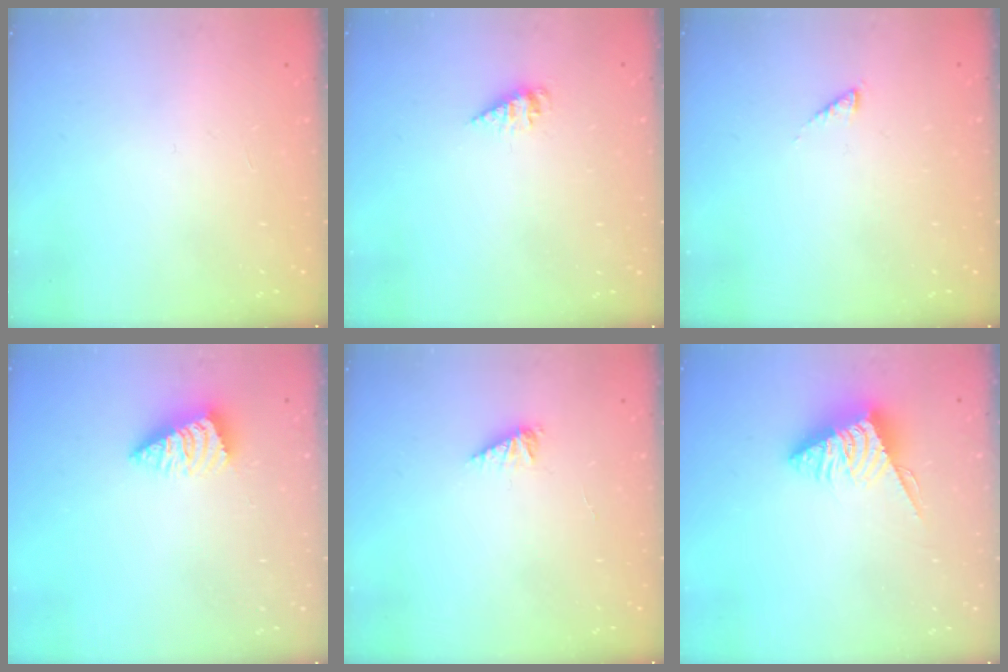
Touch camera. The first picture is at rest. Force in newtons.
{"total": 2.1, "press": 2.1, "slide": 0.2}
{"total": 1.1, "press": 1.0, "slide": 0.3}
{"total": 2.4, "press": 2.4, "slide": 0.4}
{"total": 2.4, "press": 2.4, "slide": 0.3}
{"total": 5.3, "press": 5.3, "slide": 0.8}